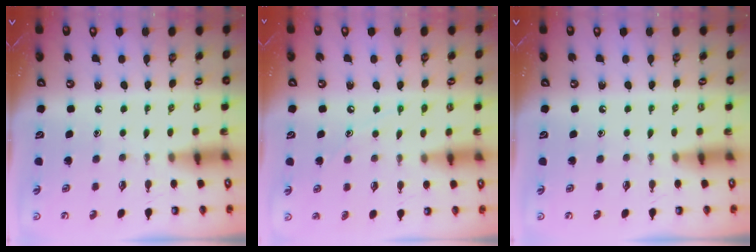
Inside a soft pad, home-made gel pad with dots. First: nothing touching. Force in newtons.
{"total": 6.5, "press": 6.5, "slide": 0.3}
{"total": 0.0}